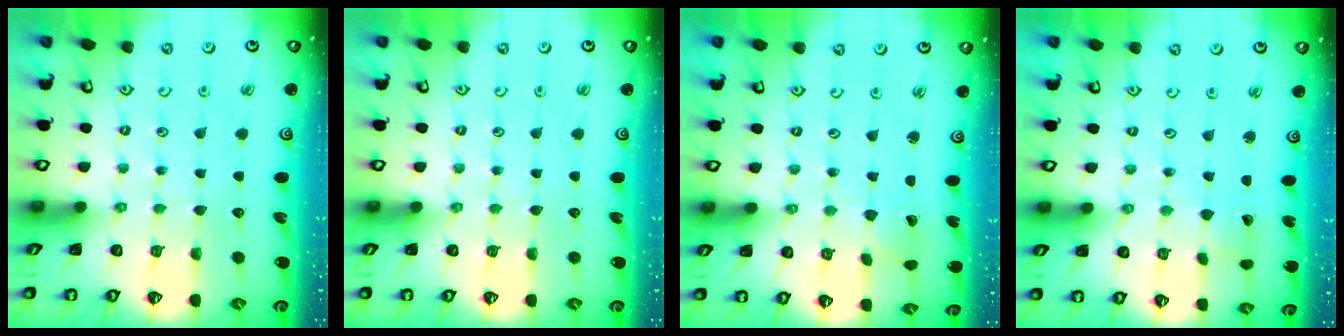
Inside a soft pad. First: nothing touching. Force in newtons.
{"total": 0.0}
{"total": 1.8, "press": 1.8, "slide": 0.4}
{"total": 2.7, "press": 2.7, "slide": 0.3}